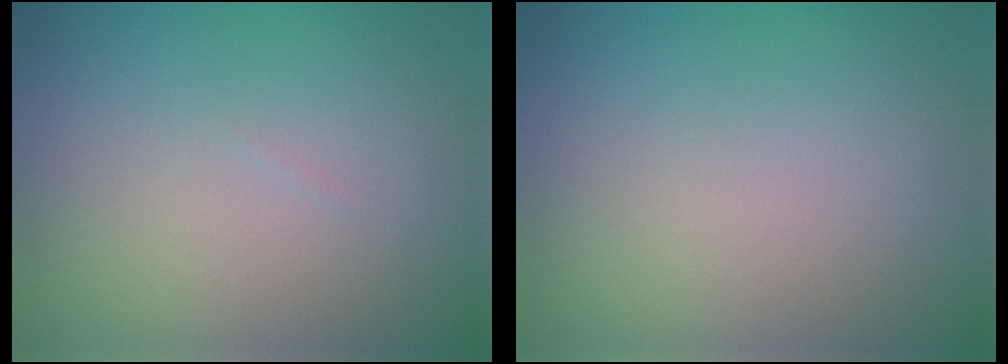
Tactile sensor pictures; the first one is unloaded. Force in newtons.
{"total": 0.0}